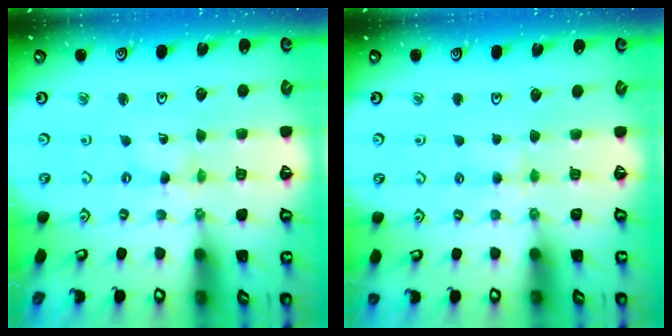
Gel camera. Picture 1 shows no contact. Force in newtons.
{"total": 3.4, "press": 3.4, "slide": 0.6}